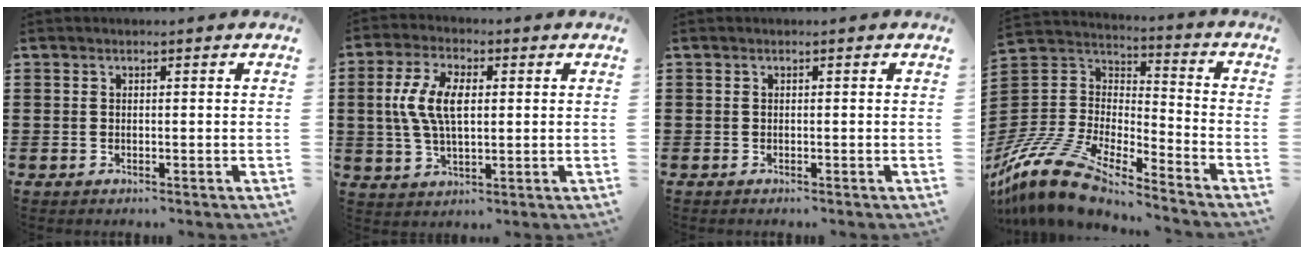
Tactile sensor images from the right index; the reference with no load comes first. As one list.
[{"total": 7.9, "force": [0.8, 4.0, 6.8], "torque": [-0.154, 0.009, 0.006]}, {"total": 0.0}, {"total": 13.0, "force": [-11.6, 3.1, 5.1], "torque": [-0.130, 0.016, -0.233]}]